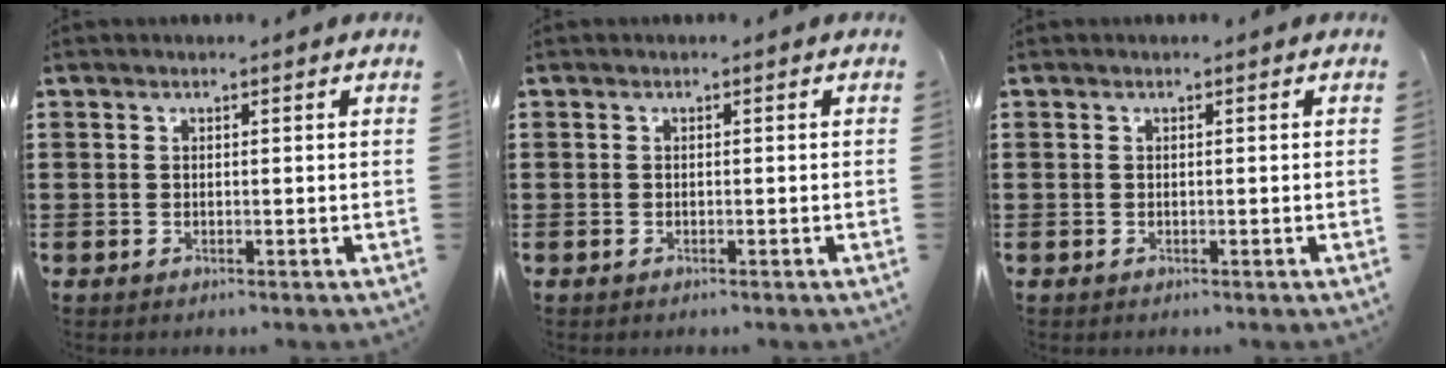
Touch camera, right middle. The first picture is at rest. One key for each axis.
{"total": 0.0}
{"total": 0.0}